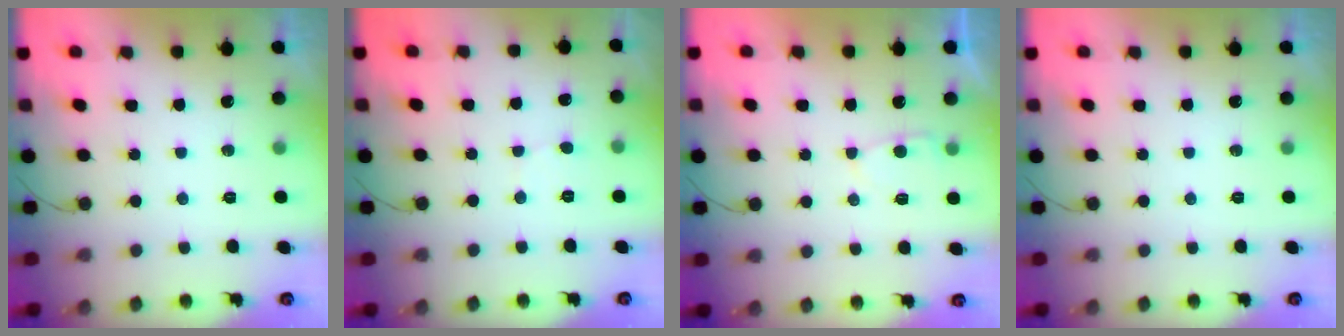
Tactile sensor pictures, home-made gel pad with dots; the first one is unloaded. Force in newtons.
{"total": 2.1, "press": 2.1, "slide": 0.2}
{"total": 3.7, "press": 3.6, "slide": 0.5}
{"total": 0.0}